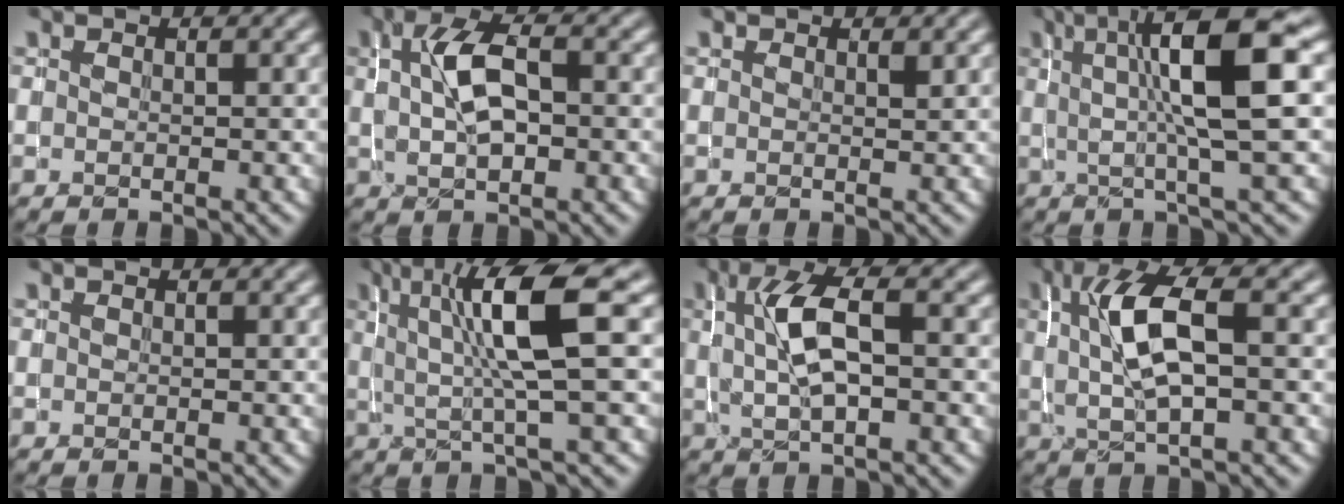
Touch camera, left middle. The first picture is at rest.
{"total": 5.1, "force": [0.7, 2.3, 4.4], "torque": [-0.087, 0.011, 0.012]}
{"total": 0.6, "force": [0.4, 0.1, 0.4], "torque": [-0.003, 0.001, 0.008]}
{"total": 8.9, "force": [1.7, 1.7, 8.6], "torque": [-0.119, 0.005, 0.026]}
{"total": 0.0}
{"total": 8.0, "force": [1.6, 1.4, 7.7], "torque": [-0.131, -0.001, 0.028]}
{"total": 5.3, "force": [0.7, 1.9, 4.9], "torque": [-0.100, 0.009, 0.011]}
{"total": 6.7, "force": [0.9, 2.1, 6.2], "torque": [-0.129, 0.007, 0.016]}